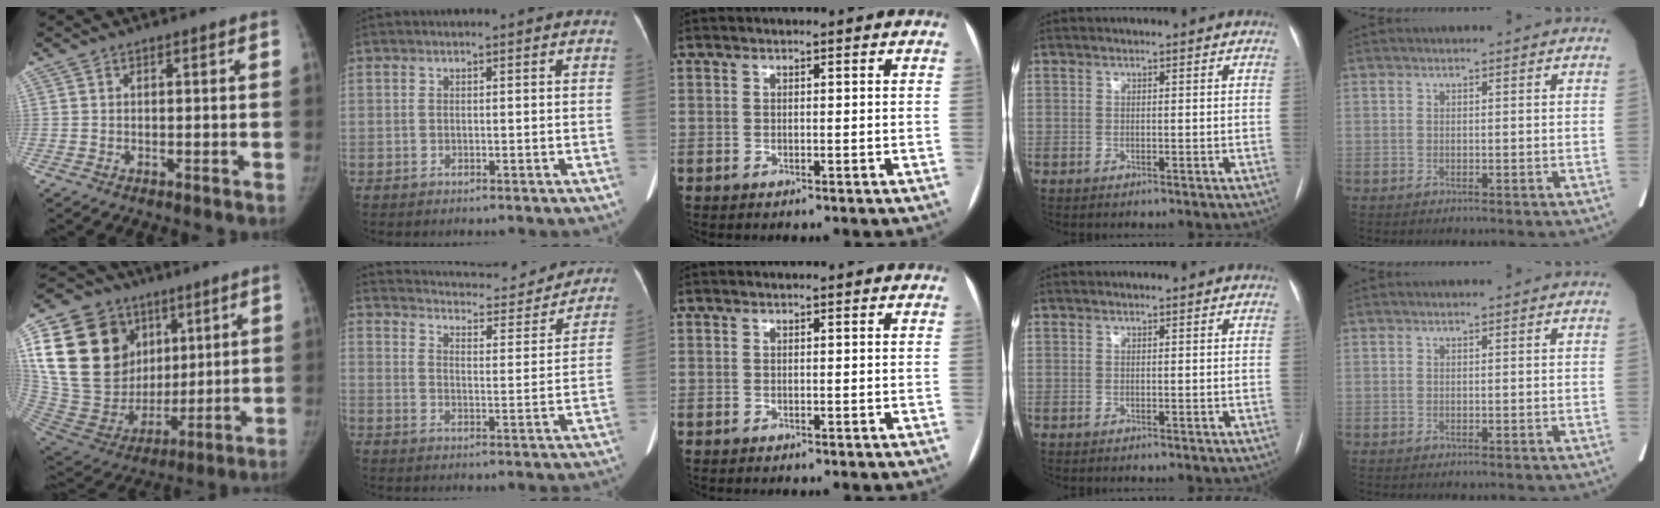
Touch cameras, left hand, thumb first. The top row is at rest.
{"thumb": {"total": 29.8, "force": [9.7, 22.4, 17.1], "torque": [-0.317, 0.022, 0.193]}, "index": {"total": 19.7, "force": [17.8, 4.7, 6.9], "torque": [-0.101, -0.015, 0.230]}}